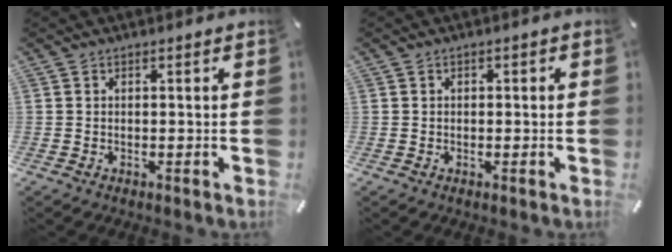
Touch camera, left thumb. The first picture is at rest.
{"total": 0.6, "force": [0.0, 0.6, 0.3], "torque": [-0.005, 0.003, -0.002]}